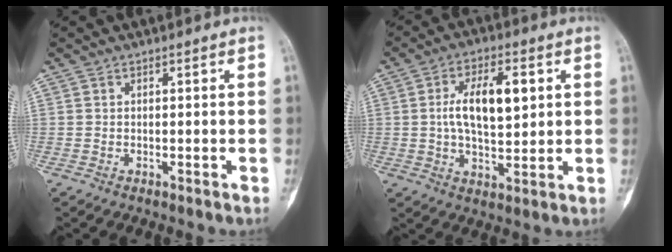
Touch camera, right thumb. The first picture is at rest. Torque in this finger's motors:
{"motor_torque": [1.40, 1.50, 0.73, -0.31, 0.07]}